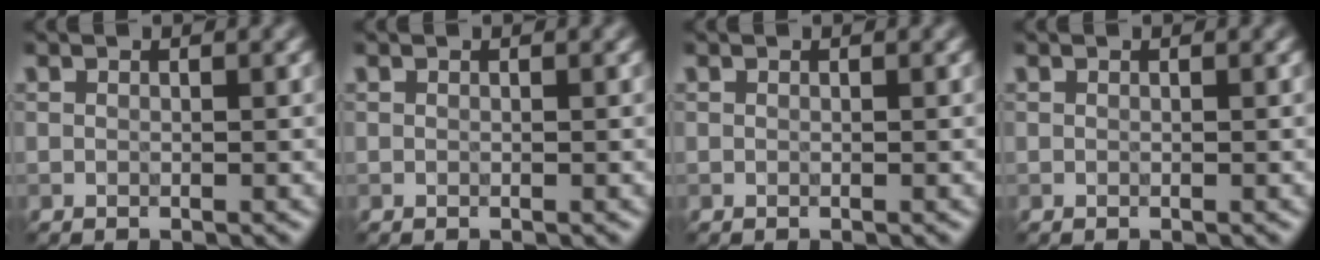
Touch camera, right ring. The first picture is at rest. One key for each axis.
{"total": 0.0}
{"total": 0.0}
{"total": 0.0}